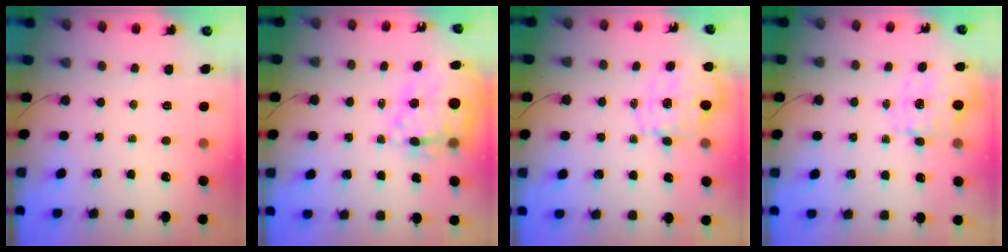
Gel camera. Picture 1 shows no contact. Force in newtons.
{"total": 11.1, "press": 10.3, "slide": 4.2}
{"total": 1.3, "press": 1.2, "slide": 0.4}
{"total": 3.6, "press": 3.5, "slide": 1.0}